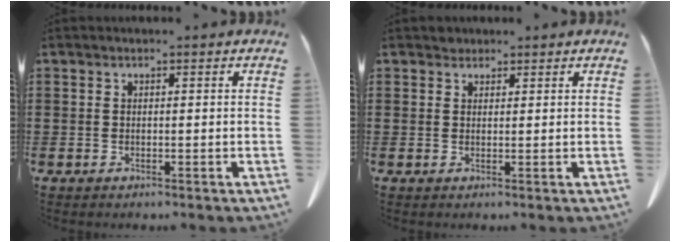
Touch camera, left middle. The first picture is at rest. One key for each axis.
{"total": 1.4, "fx": 1.2, "fy": 0.6, "fz": -0.2, "tx": 0.000, "ty": 0.002, "tz": 0.024}